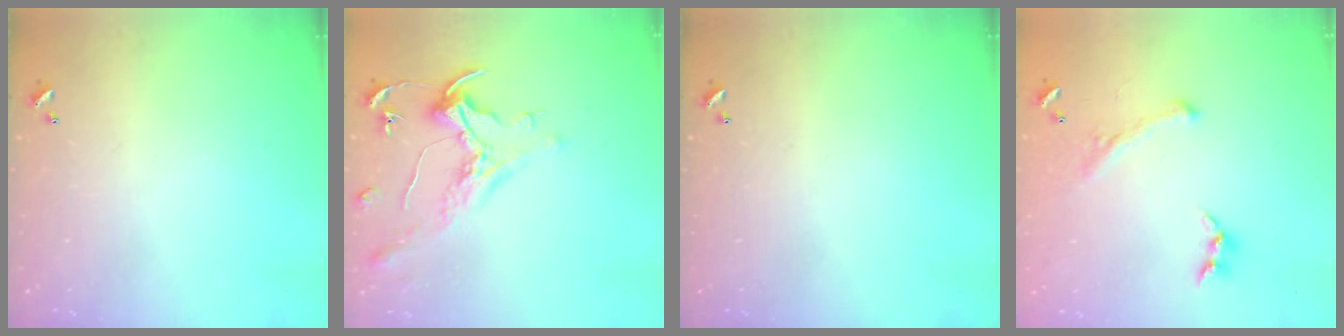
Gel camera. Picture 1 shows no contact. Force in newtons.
{"total": 1.6, "press": 1.4, "slide": 0.7}
{"total": 0.0}
{"total": 1.1, "press": 0.6, "slide": 1.0}